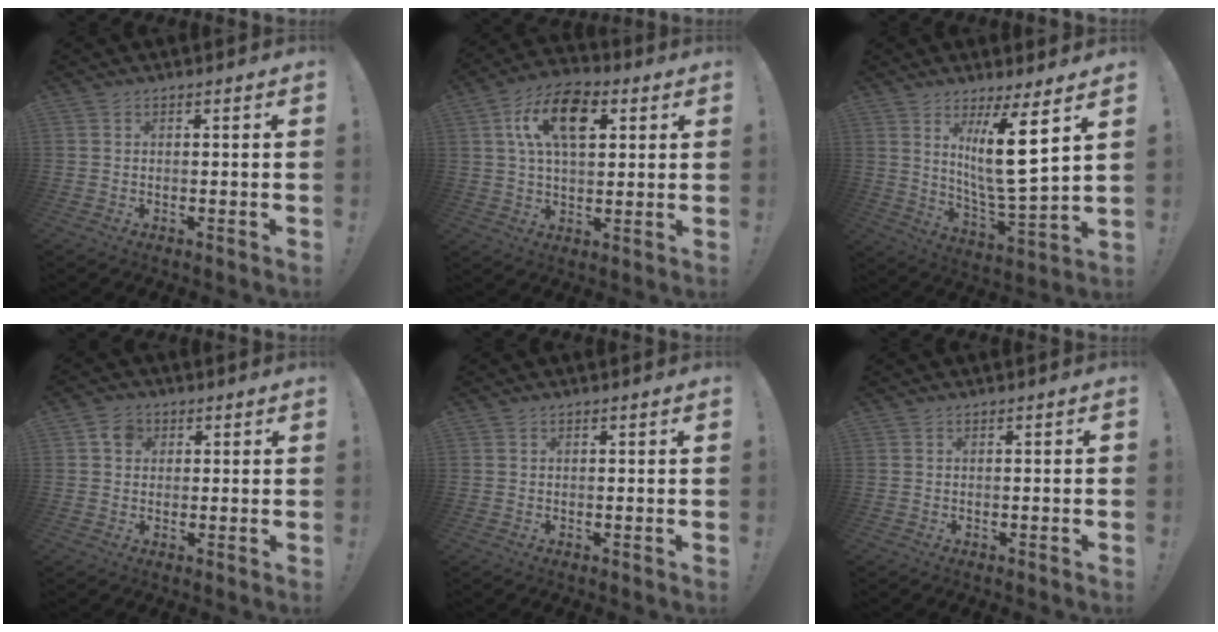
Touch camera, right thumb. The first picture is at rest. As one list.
[{"total": 15.8, "force": [5.3, 9.0, 11.9], "torque": [-0.186, 0.008, 0.096]}, {"total": 14.7, "force": [6.5, 1.8, 13.1], "torque": [-0.223, -0.052, 0.093]}, {"total": 4.8, "force": [1.6, 3.9, 2.3], "torque": [-0.037, 0.006, 0.029]}, {"total": 0.0}, {"total": 0.6, "force": [-0.5, 0.2, 0.3], "torque": [-0.005, 0.002, -0.008]}]